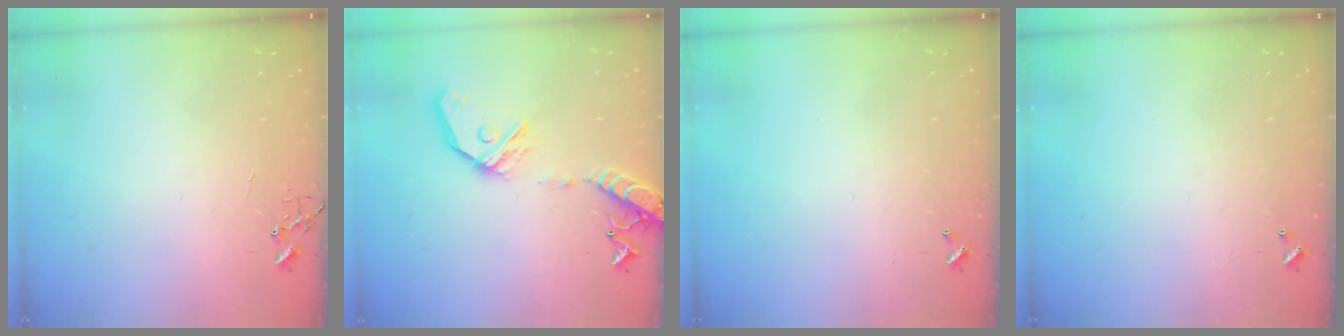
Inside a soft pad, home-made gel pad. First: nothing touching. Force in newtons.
{"total": 16.3, "press": 16.0, "slide": 3.2}
{"total": 0.0}
{"total": 0.0}